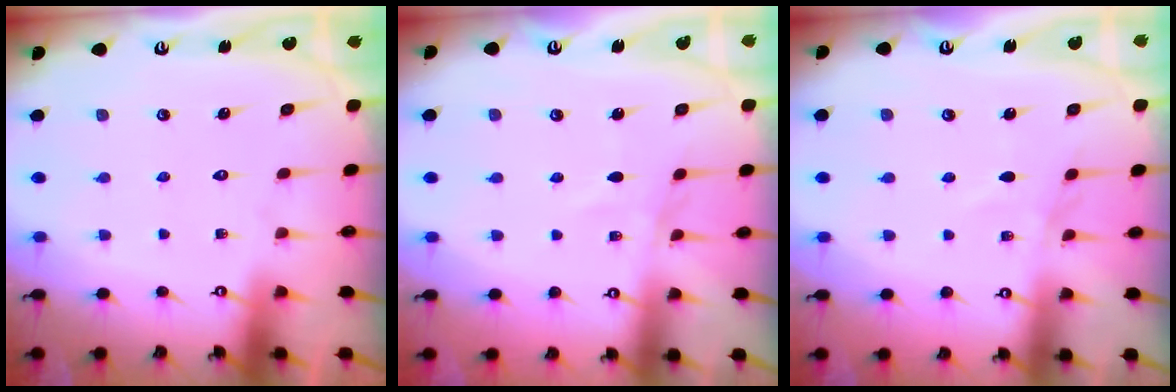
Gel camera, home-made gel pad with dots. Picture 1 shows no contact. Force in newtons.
{"total": 3.2, "press": 3.2, "slide": 0.3}
{"total": 3.7, "press": 3.7, "slide": 0.4}